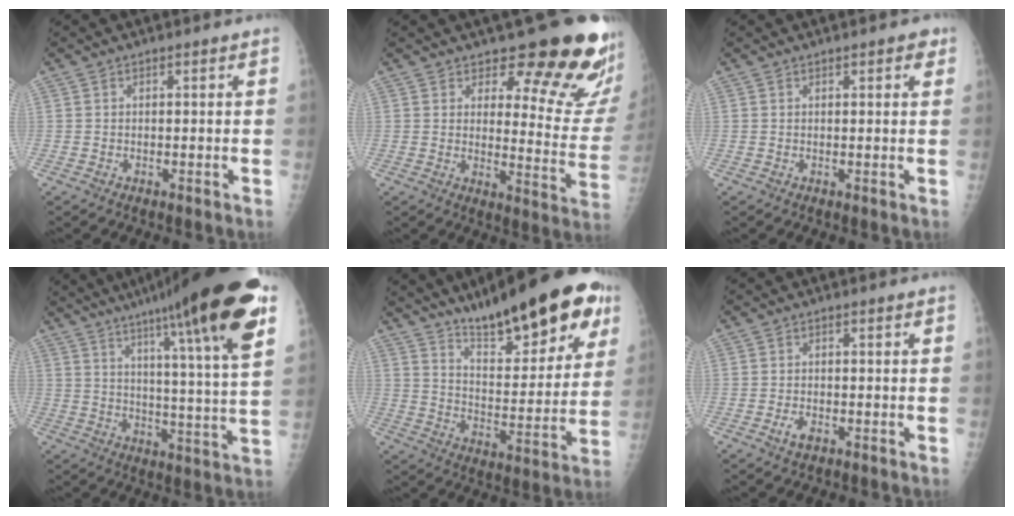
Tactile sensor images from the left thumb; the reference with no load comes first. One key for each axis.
{"total": 17.9, "fx": 13.6, "fy": 5.8, "fz": 10.1, "tx": -0.077, "ty": -0.111, "tz": 0.159}
{"total": 2.2, "fx": 1.1, "fy": 0.9, "fz": 1.6, "tx": -0.011, "ty": -0.001, "tz": 0.011}
{"total": 25.4, "fx": 15.1, "fy": 2.4, "fz": 20.2, "tx": -0.292, "ty": -0.039, "tz": 0.212}
{"total": 23.6, "fx": 15.6, "fy": 6.9, "fz": 16.4, "tx": -0.200, "ty": -0.064, "tz": 0.239}
{"total": 2.3, "fx": -1.1, "fy": 1.3, "fz": 1.6, "tx": -0.031, "ty": 0.004, "tz": -0.019}